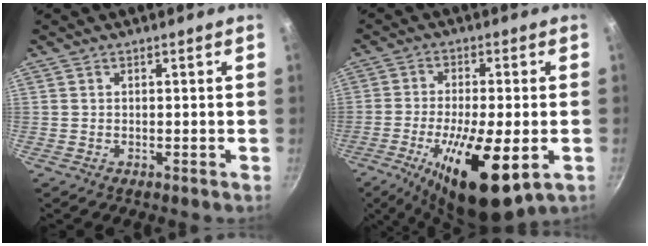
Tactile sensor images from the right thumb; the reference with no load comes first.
{"total": 16.8, "force": [-5.6, 5.3, 15.0], "torque": [-0.261, -0.001, -0.089]}